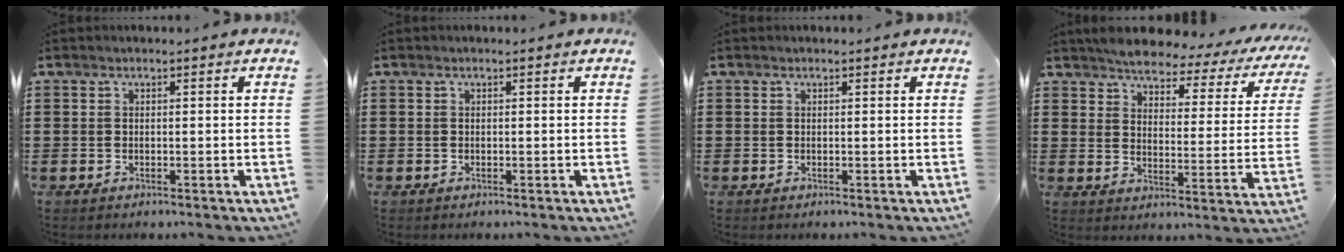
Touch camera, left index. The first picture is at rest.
{"total": 0.0}
{"total": 0.0}
{"total": 4.2, "force": [3.9, 0.9, 1.5], "torque": [-0.053, -0.026, 0.060]}